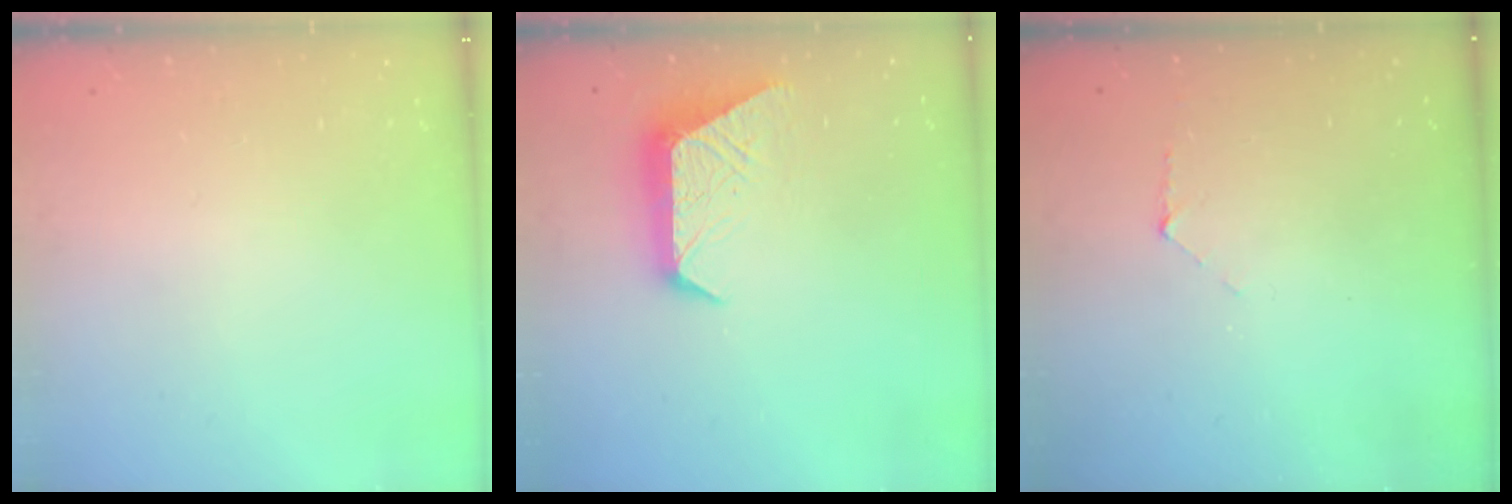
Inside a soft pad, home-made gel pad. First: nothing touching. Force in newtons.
{"total": 10.4, "press": 10.4, "slide": 0.3}
{"total": 4.2, "press": 4.2, "slide": 0.5}